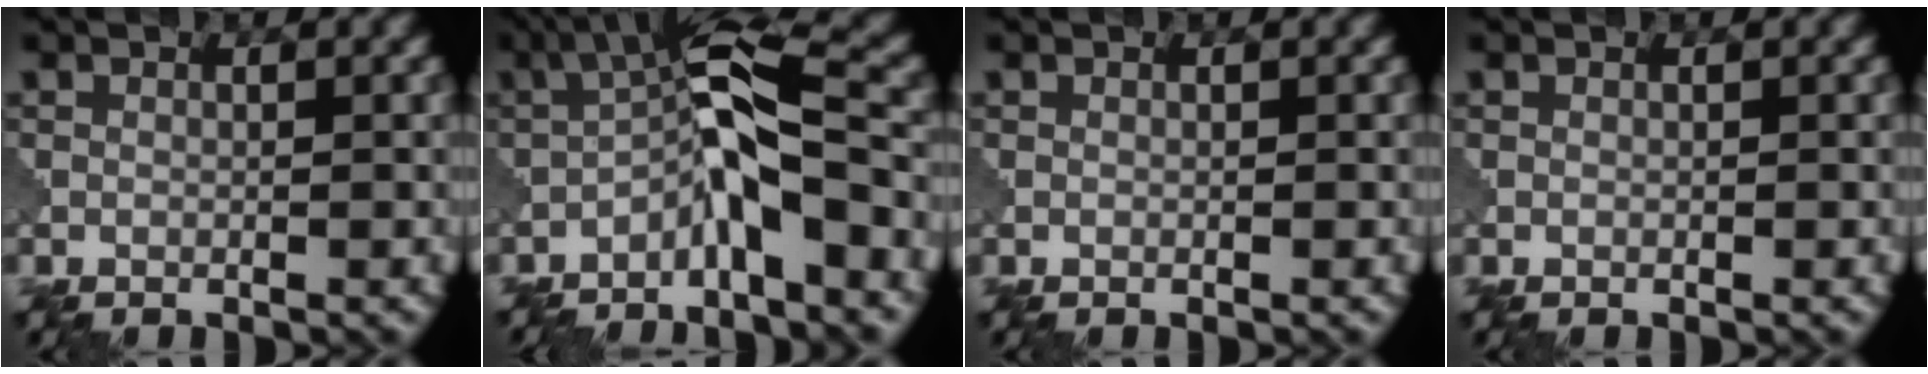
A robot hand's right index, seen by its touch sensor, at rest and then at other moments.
{"total": 7.0, "force": [-2.9, 1.5, 6.2], "torque": [-0.108, 0.024, -0.067]}
{"total": 0.0}
{"total": 0.0}